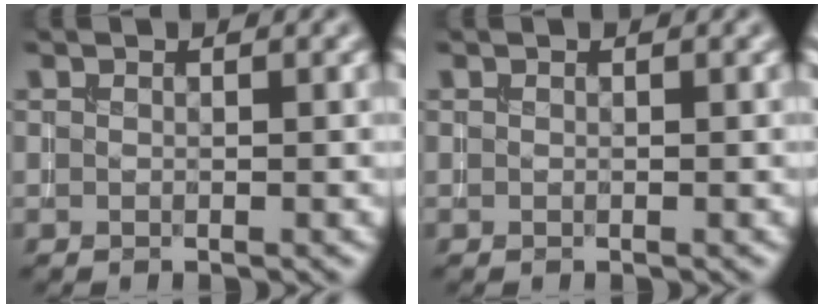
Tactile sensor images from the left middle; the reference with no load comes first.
{"total": 0.0}